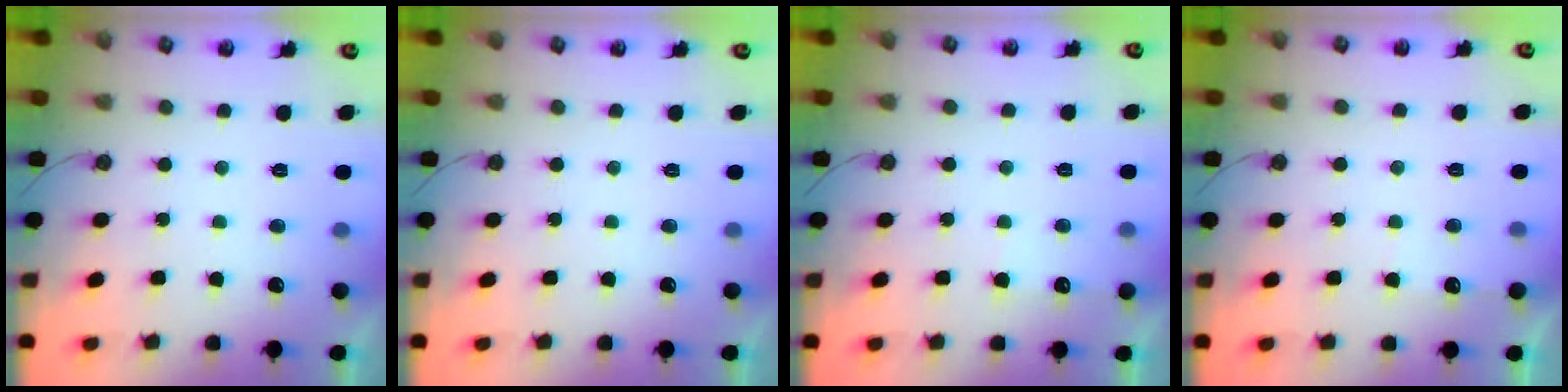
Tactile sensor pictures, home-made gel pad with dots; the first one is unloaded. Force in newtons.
{"total": 0.0}
{"total": 5.8, "press": 5.7, "slide": 0.7}
{"total": 3.7, "press": 3.7, "slide": 0.5}